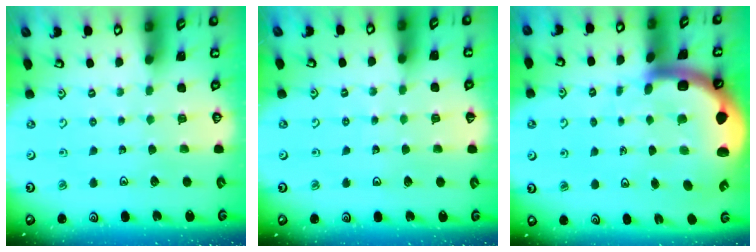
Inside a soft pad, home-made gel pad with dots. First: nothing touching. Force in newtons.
{"total": 2.9, "press": 2.9, "slide": 0.3}
{"total": 10.8, "press": 10.6, "slide": 2.1}